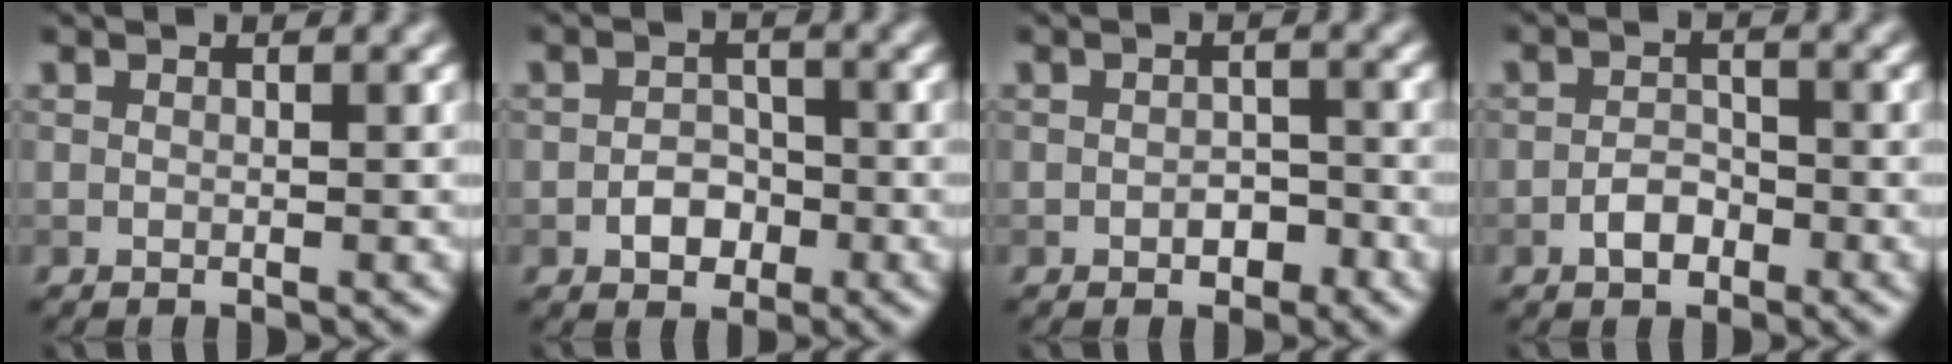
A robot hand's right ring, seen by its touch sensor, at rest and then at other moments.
{"total": 2.4, "force": [-1.0, 1.8, 1.3], "torque": [-0.016, 0.002, -0.020]}
{"total": 1.8, "force": [-0.8, 1.1, 1.1], "torque": [-0.015, 0.000, -0.014]}
{"total": 2.1, "force": [-1.2, 1.2, 1.3], "torque": [-0.021, 0.006, -0.024]}